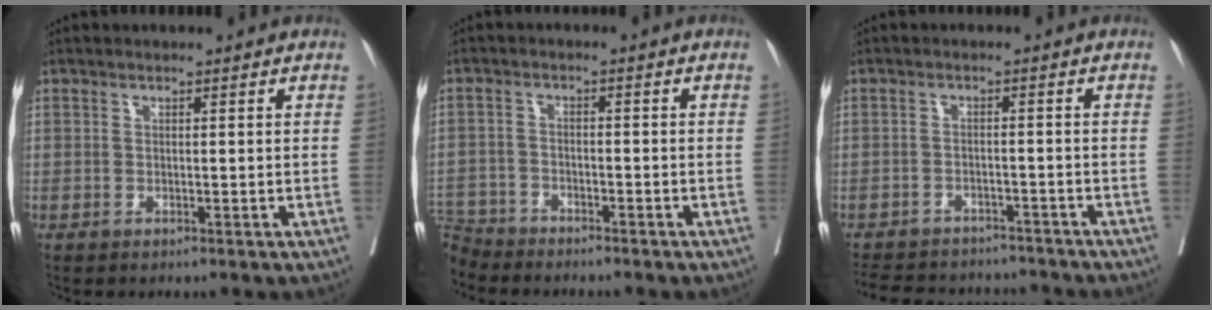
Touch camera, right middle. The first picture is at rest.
{"total": 5.7, "force": [-5.4, 1.2, -1.2], "torque": [0.018, -0.001, -0.107]}
{"total": 13.4, "force": [-12.0, 4.8, 3.4], "torque": [-0.070, 0.009, -0.154]}